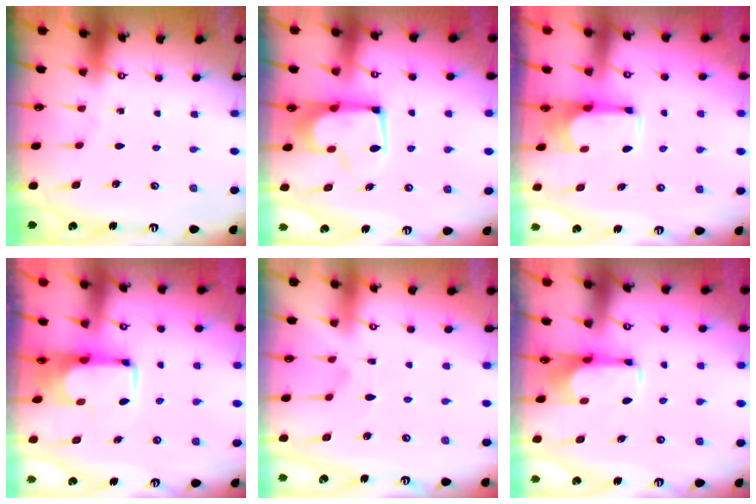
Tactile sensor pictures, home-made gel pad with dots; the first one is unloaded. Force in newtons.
{"total": 5.0, "press": 4.9, "slide": 0.8}
{"total": 3.6, "press": 3.6, "slide": 0.2}
{"total": 2.7, "press": 2.7, "slide": 0.5}
{"total": 2.0, "press": 1.6, "slide": 1.2}
{"total": 1.4, "press": 1.3, "slide": 0.5}